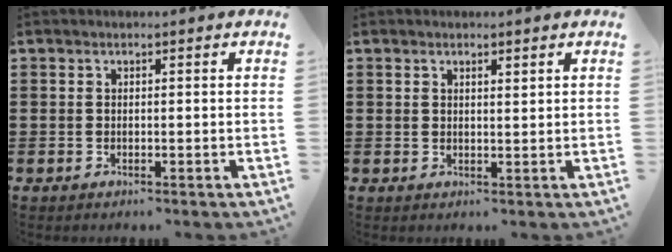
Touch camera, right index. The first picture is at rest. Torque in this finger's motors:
{"motor_torque": [-0.24, 0.11, 0.02, -0.01]}